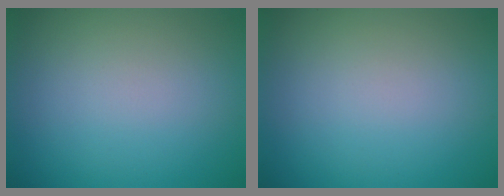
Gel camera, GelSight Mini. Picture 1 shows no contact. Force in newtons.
{"total": 0.0}